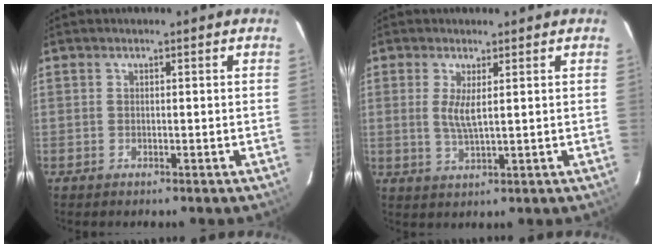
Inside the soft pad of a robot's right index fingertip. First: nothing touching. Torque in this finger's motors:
{"motor_torque": [0.09, 0.06, 0.10, 0.06]}